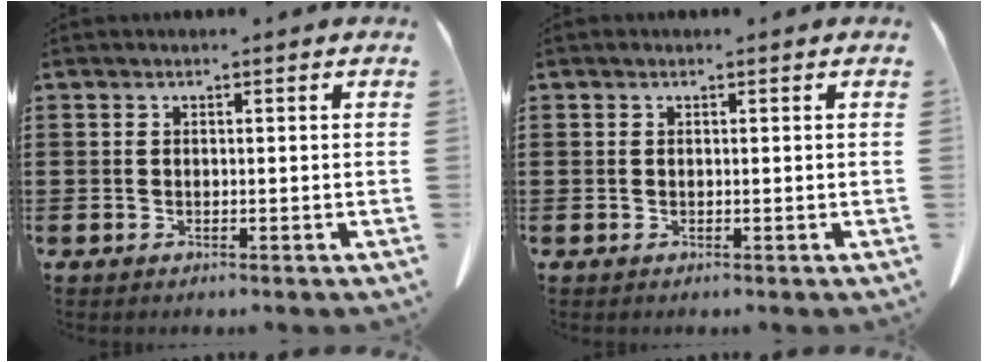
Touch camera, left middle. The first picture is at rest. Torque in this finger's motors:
{"motor_torque": [-0.02, 0.03, 0.00, 0.01]}